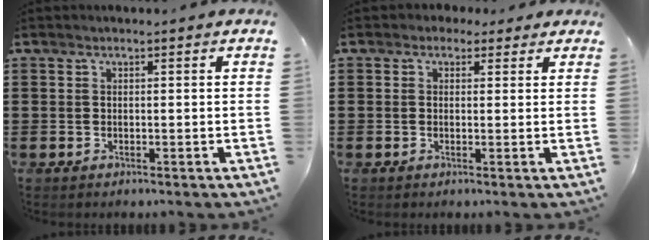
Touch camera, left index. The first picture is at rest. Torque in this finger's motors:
{"motor_torque": [2.14, 0.00, 0.21, -0.04]}